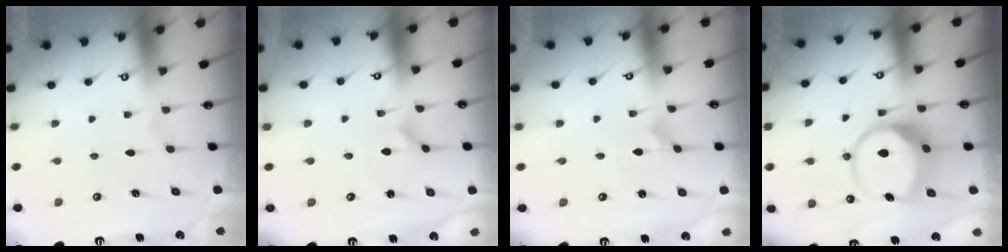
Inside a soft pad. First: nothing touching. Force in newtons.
{"total": 1.2, "press": 1.2, "slide": 0.1}
{"total": 1.6, "press": 1.6, "slide": 0.0}
{"total": 9.2, "press": 9.1, "slide": 1.1}